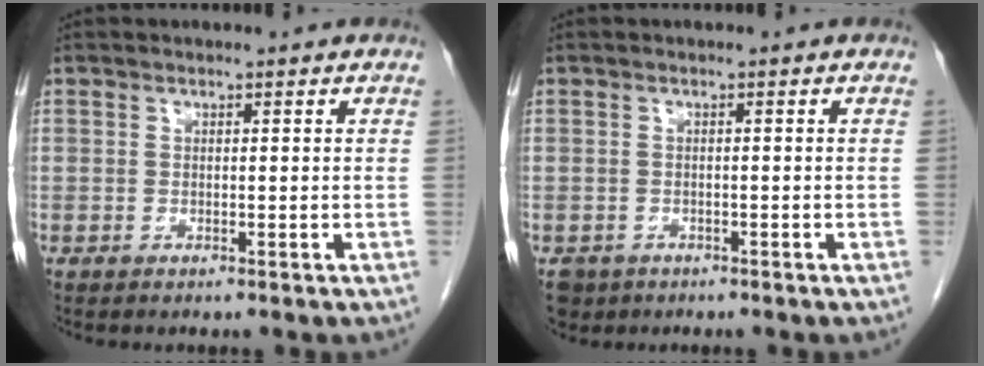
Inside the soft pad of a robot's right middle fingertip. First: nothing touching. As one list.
[{"total": 3.2, "force": [-2.1, 2.4, 0.5], "torque": [-0.008, 0.001, -0.032]}]